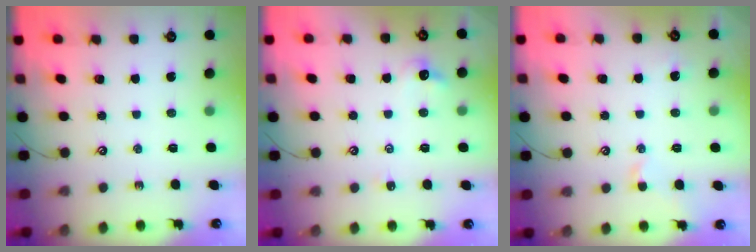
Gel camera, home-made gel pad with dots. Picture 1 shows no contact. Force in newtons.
{"total": 1.5, "press": 1.4, "slide": 0.5}
{"total": 0.9, "press": 0.7, "slide": 0.6}